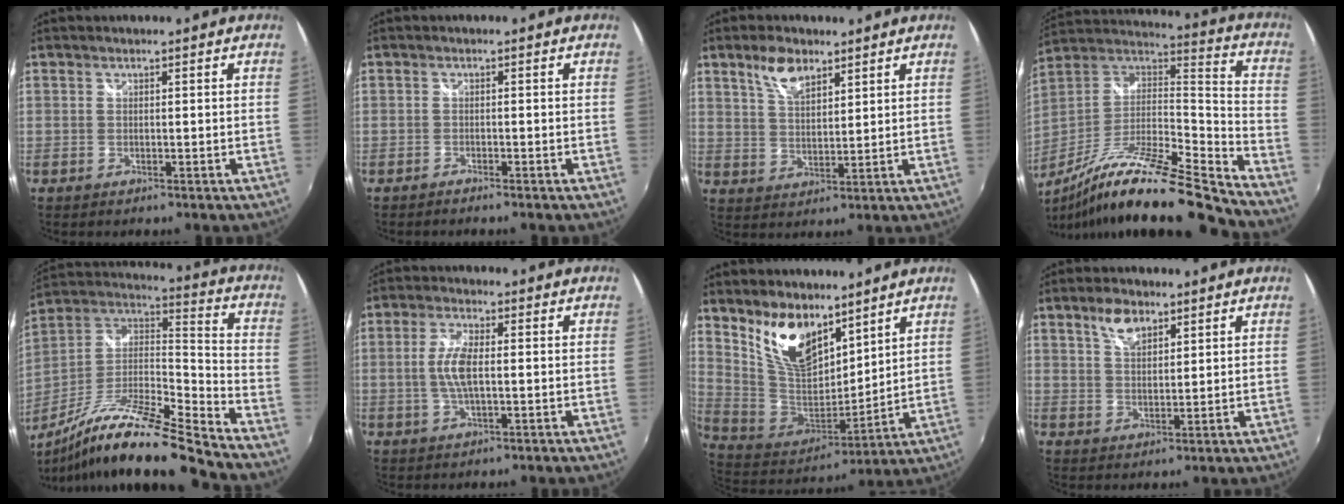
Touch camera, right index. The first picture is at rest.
{"total": 1.2, "force": [-1.1, 0.2, 0.4], "torque": [-0.016, -0.005, -0.023]}
{"total": 6.5, "force": [4.3, 2.9, 4.0], "torque": [-0.071, 0.007, 0.081]}
{"total": 23.7, "force": [-17.6, 2.0, 15.7], "torque": [-0.260, -0.033, -0.307]}
{"total": 21.2, "force": [-15.1, 2.1, 14.8], "torque": [-0.264, -0.027, -0.275]}
{"total": 5.9, "force": [-0.2, 2.1, 5.5], "torque": [-0.113, 0.002, -0.002]}
{"total": 15.6, "force": [9.8, 7.7, 9.3], "torque": [-0.183, 0.000, 0.201]}
{"total": 5.3, "force": [3.3, 2.6, 3.2], "torque": [-0.052, 0.008, 0.061]}